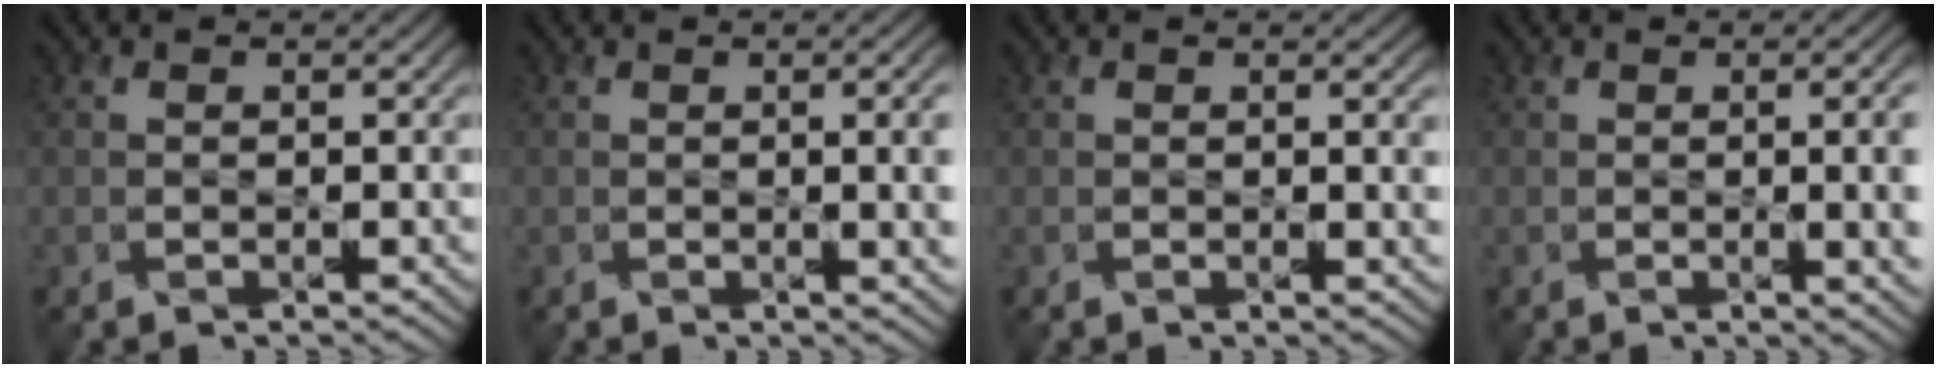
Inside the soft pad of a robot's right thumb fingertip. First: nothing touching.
{"total": 6.0, "force": [-0.4, 1.9, 5.7], "torque": [-0.058, -0.002, 0.002]}
{"total": 1.9, "force": [0.2, 0.2, 1.8], "torque": [-0.030, 0.000, 0.003]}
{"total": 8.3, "force": [-0.7, 3.1, 7.6], "torque": [-0.064, 0.001, -0.001]}